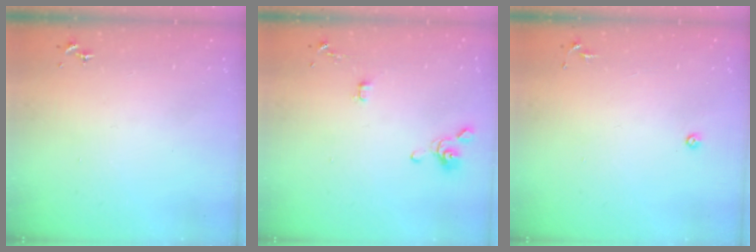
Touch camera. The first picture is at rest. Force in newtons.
{"total": 4.1, "press": 4.0, "slide": 0.7}
{"total": 3.5, "press": 3.4, "slide": 0.7}